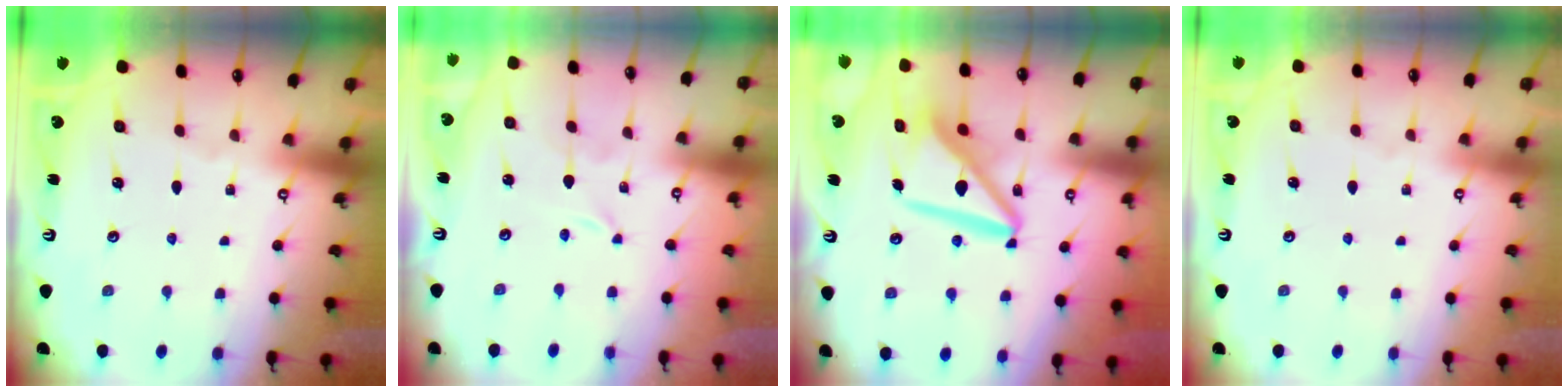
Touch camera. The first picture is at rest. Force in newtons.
{"total": 0.0}
{"total": 12.7, "press": 12.6, "slide": 1.4}
{"total": 0.5, "press": 0.5, "slide": 0.1}